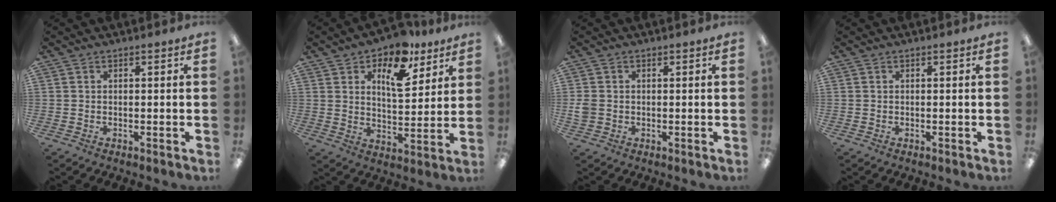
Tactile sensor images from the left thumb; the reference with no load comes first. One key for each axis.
{"total": 12.5, "fx": 7.7, "fy": 6.1, "fz": 7.7, "tx": -0.107, "ty": -0.034, "tz": 0.129}
{"total": 2.5, "fx": -0.2, "fy": 2.3, "fz": 1.1, "tx": -0.010, "ty": 0.002, "tz": -0.005}
{"total": 0.0}